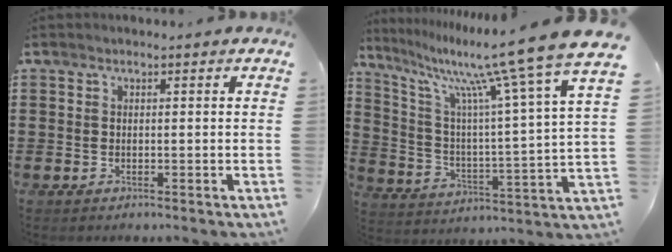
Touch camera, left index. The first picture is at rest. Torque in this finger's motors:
{"motor_torque": [0.71, -0.08, 1.00, 0.21]}